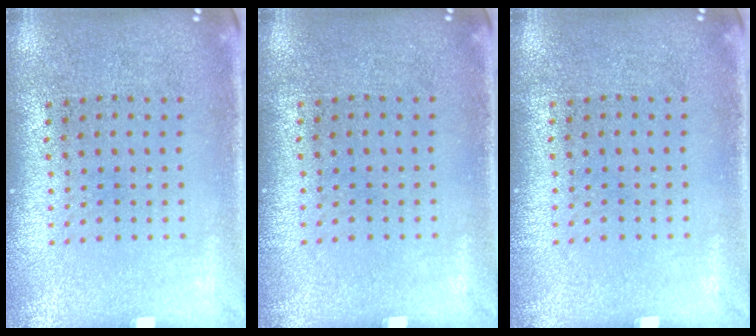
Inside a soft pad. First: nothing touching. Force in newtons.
{"total": 0.0}
{"total": 0.0}